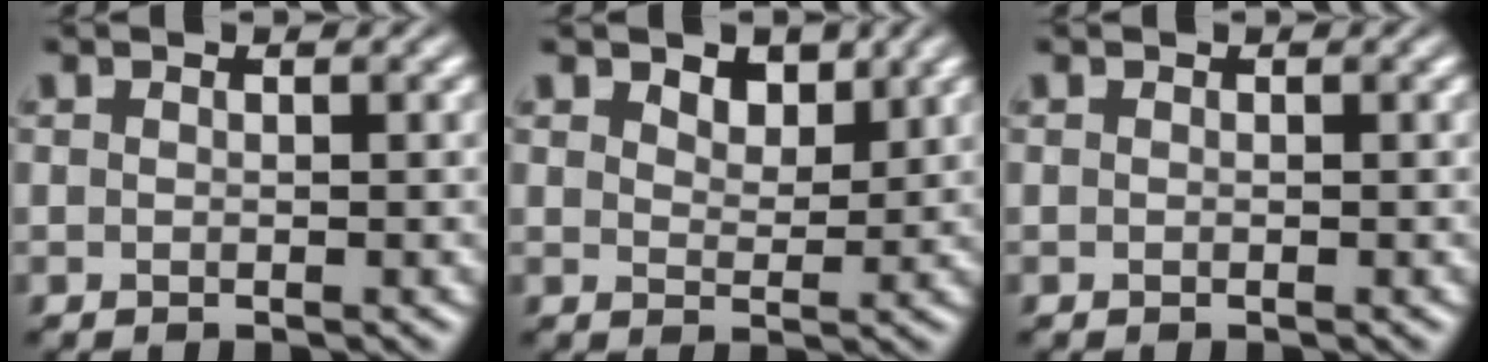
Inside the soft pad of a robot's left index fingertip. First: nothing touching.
{"total": 2.4, "force": [1.7, 1.4, 1.1], "torque": [-0.027, -0.003, 0.024]}
{"total": 0.0}